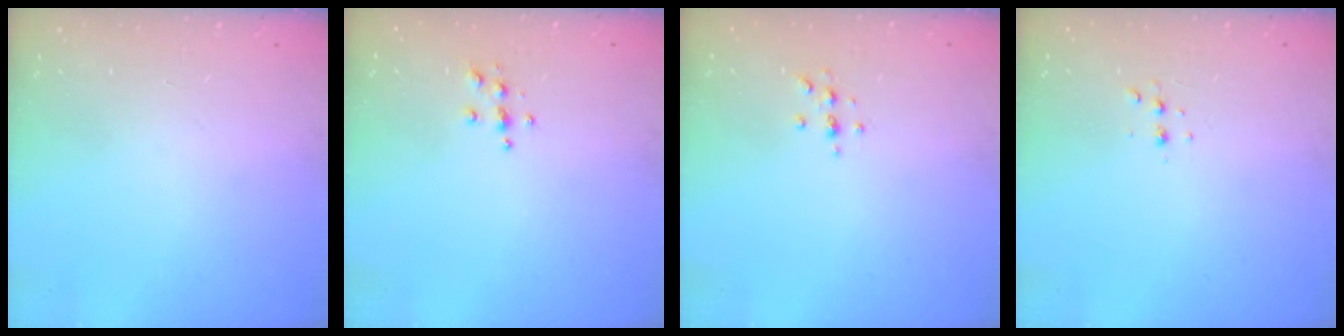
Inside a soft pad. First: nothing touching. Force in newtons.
{"total": 3.9, "press": 3.9, "slide": 0.4}
{"total": 3.3, "press": 3.2, "slide": 0.4}
{"total": 3.1, "press": 3.0, "slide": 0.6}